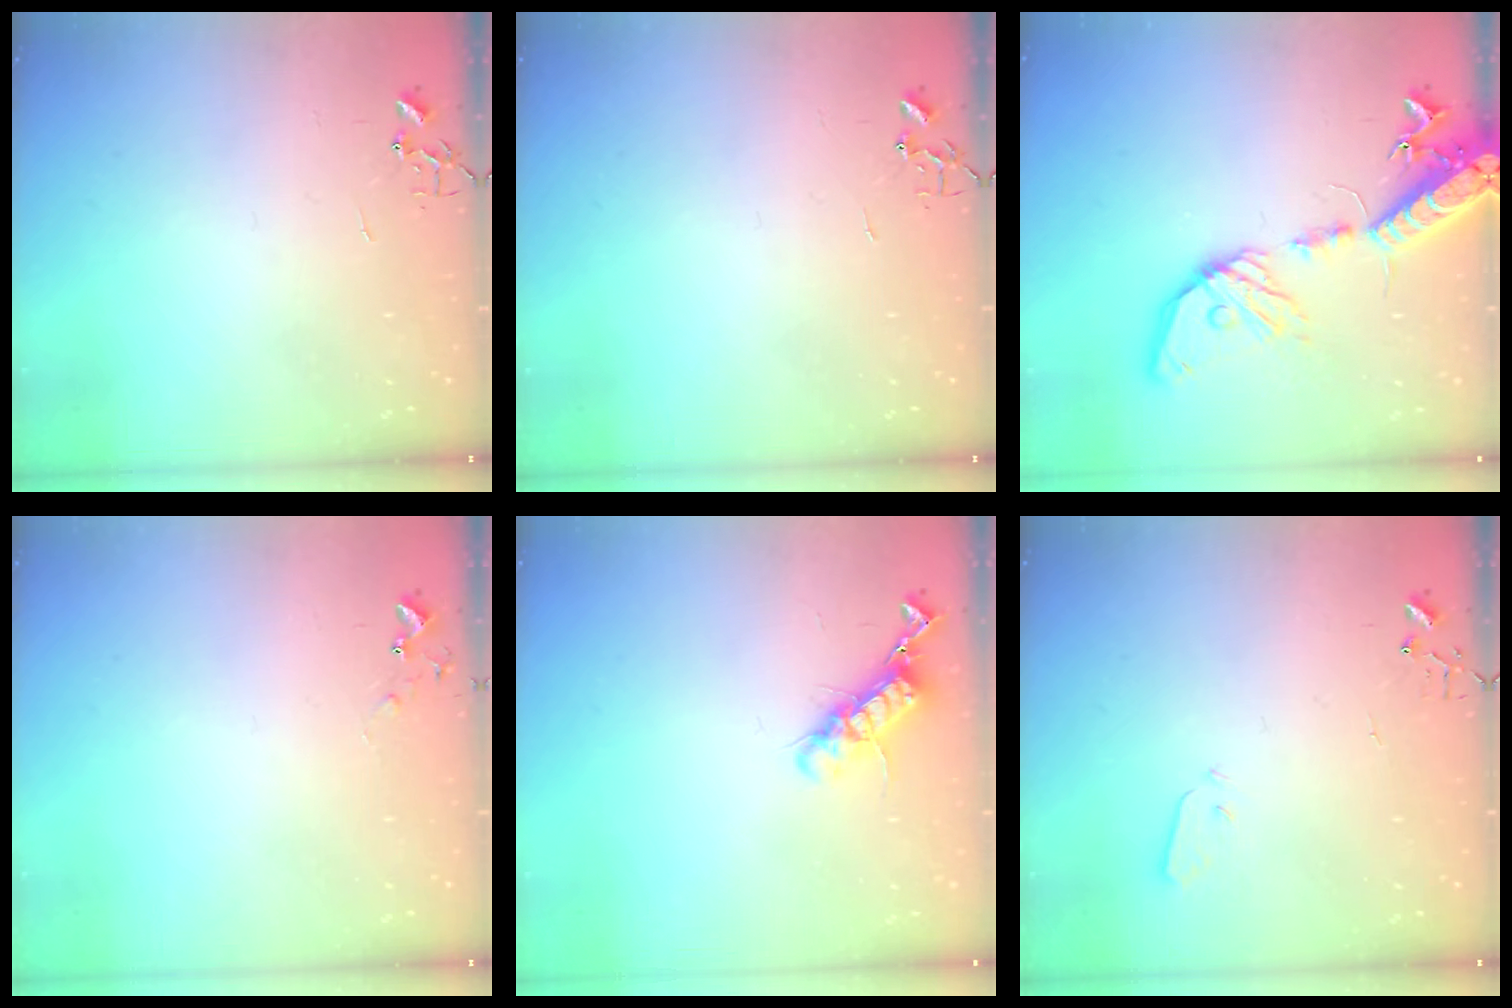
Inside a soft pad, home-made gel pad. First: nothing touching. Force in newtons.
{"total": 0.0}
{"total": 19.5, "press": 19.2, "slide": 3.6}
{"total": 5.0, "press": 5.0, "slide": 0.5}
{"total": 12.2, "press": 12.2, "slide": 0.6}
{"total": 3.2, "press": 3.2, "slide": 0.1}